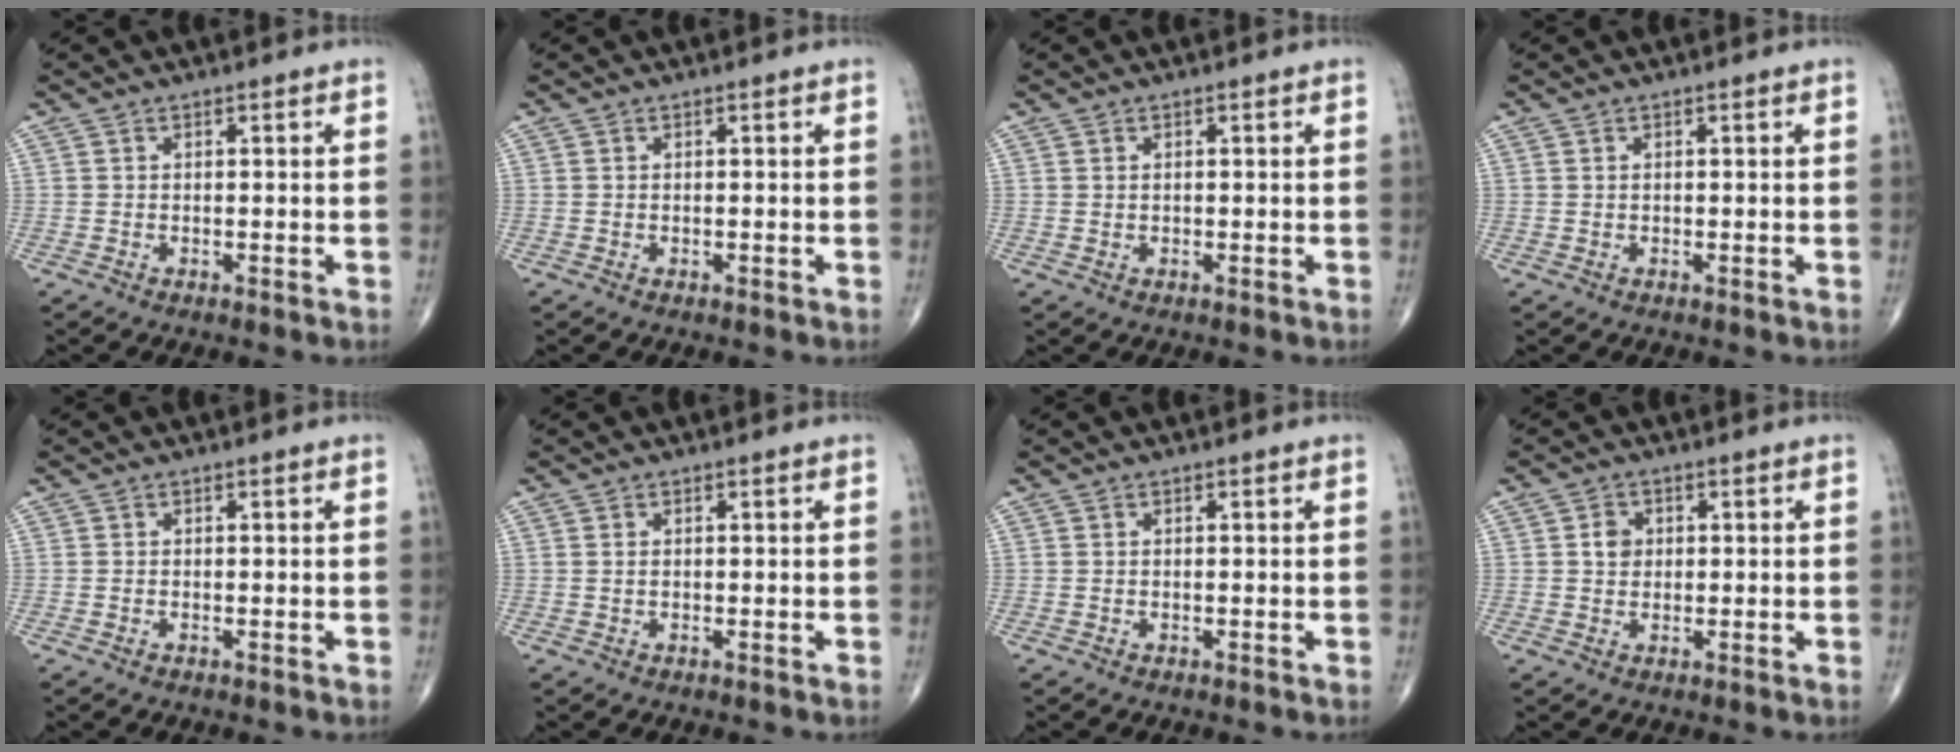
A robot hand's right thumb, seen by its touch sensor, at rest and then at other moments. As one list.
[{"total": 0.0}, {"total": 0.6, "force": [0.2, 0.4, 0.5], "torque": [-0.009, 0.001, 0.006]}, {"total": 0.0}, {"total": 0.0}, {"total": 0.6, "force": [0.2, 0.4, 0.4], "torque": [-0.012, 0.002, 0.005]}, {"total": 0.0}, {"total": 2.9, "force": [0.5, 2.4, 1.4], "torque": [-0.009, 0.002, 0.007]}]